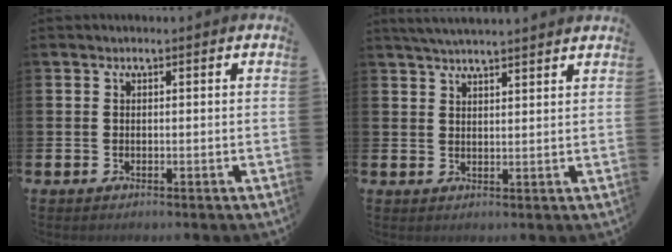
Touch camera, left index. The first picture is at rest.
{"total": 3.7, "force": [3.7, -0.2, 0.7], "torque": [-0.021, -0.010, 0.067]}